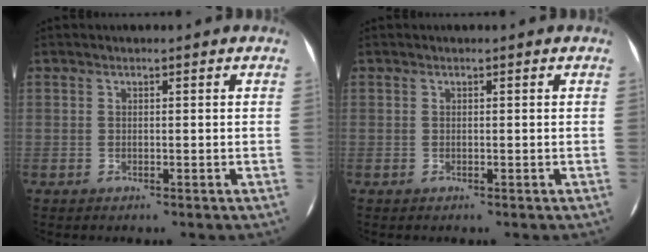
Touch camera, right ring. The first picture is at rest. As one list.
[{"total": 0.0}]